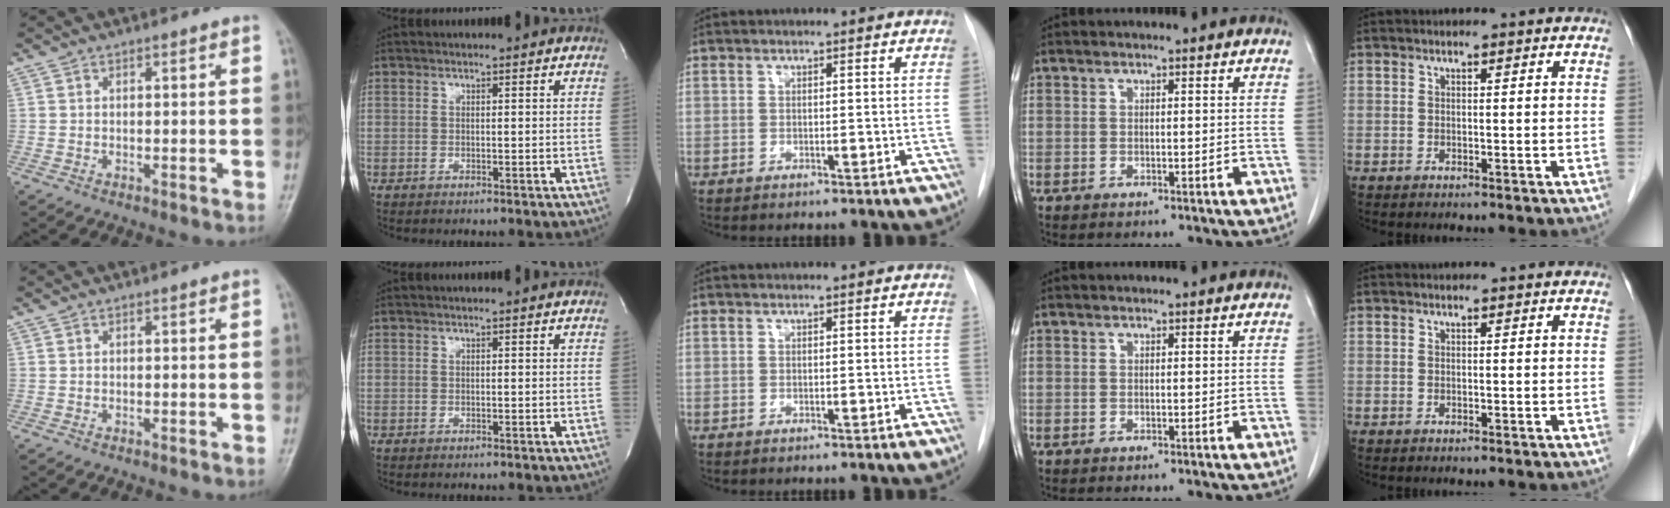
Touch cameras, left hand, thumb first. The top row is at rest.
{}